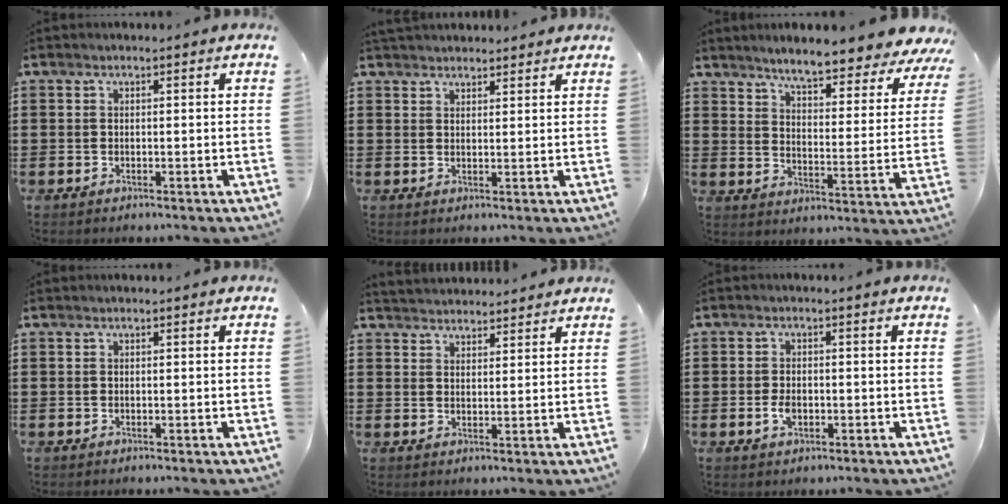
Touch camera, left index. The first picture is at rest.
{"total": 2.4, "force": [2.4, 0.4, 0.1], "torque": [-0.009, 0.000, 0.047]}
{"total": 6.6, "force": [6.1, 0.0, 2.5], "torque": [-0.068, -0.045, 0.099]}
{"total": 0.0}
{"total": 2.9, "force": [2.8, 0.2, -0.4], "torque": [-0.001, -0.006, 0.055]}
{"total": 2.5, "force": [-0.6, 1.4, 1.9], "torque": [-0.053, -0.004, -0.016]}